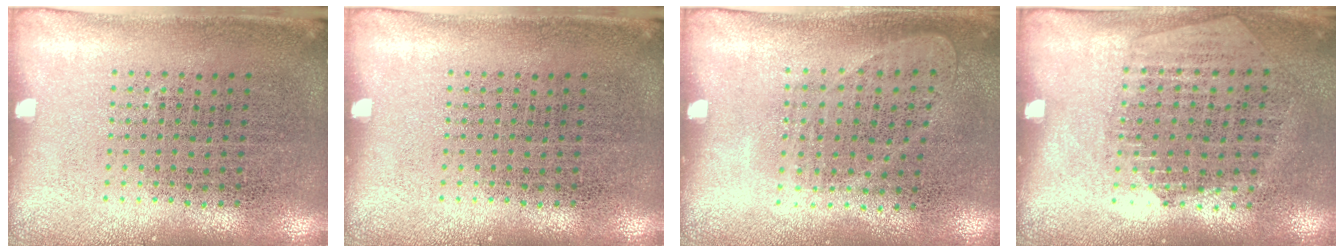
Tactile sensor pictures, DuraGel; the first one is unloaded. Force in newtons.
{"total": 0.0}
{"total": 0.9, "press": 0.8, "slide": 0.4}
{"total": 1.3, "press": 1.1, "slide": 0.5}